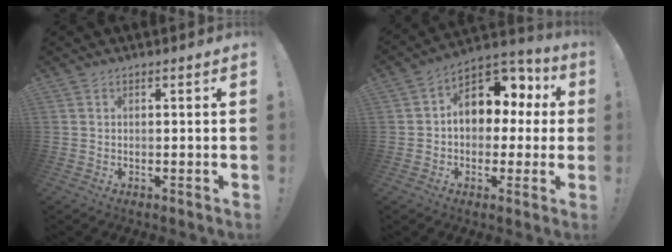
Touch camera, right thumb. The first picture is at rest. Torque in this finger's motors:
{"motor_torque": [1.83, 2.10, 0.46, -0.24, 0.07]}